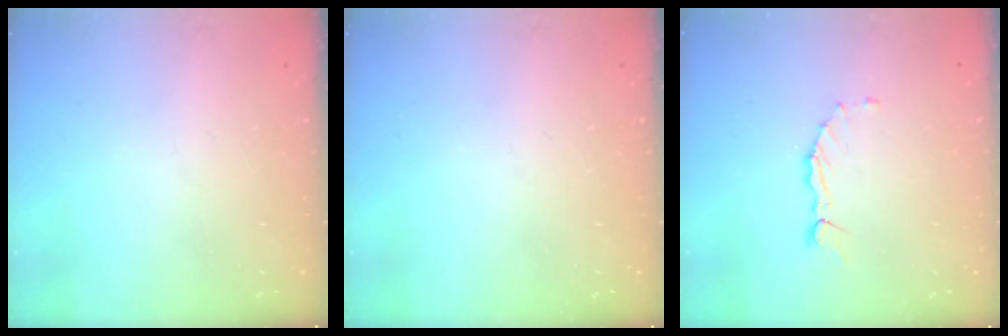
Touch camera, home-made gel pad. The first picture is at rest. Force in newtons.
{"total": 0.0}
{"total": 1.6, "press": 1.5, "slide": 0.2}